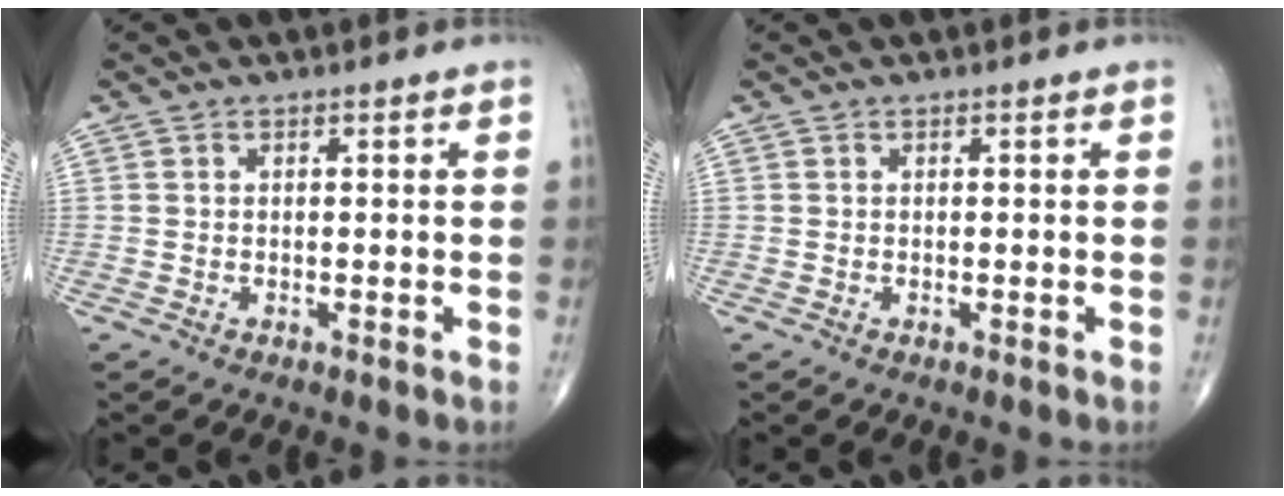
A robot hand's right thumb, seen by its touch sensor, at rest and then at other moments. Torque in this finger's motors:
{"motor_torque": [-0.01, 0.01, 0.02, -0.02, 0.01]}